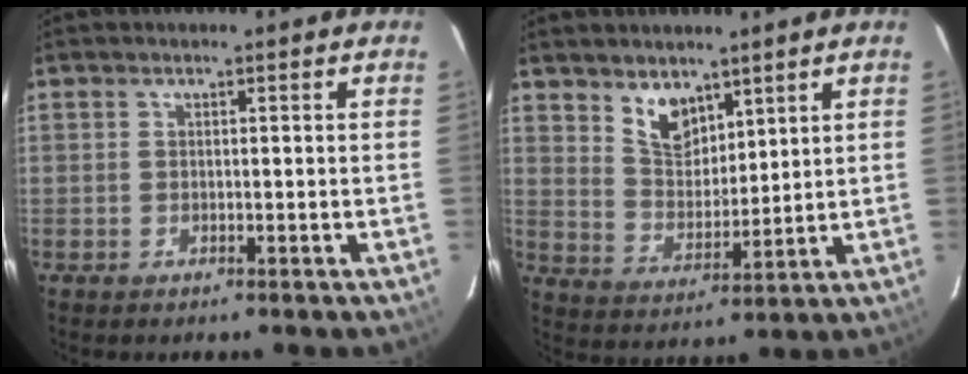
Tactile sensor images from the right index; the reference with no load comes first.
{"total": 7.3, "force": [5.1, 4.1, 3.3], "torque": [-0.050, 0.003, 0.103]}